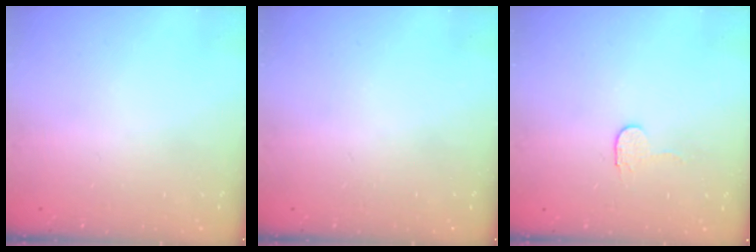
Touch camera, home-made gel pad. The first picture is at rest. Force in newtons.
{"total": 0.0}
{"total": 3.2, "press": 3.2, "slide": 0.3}